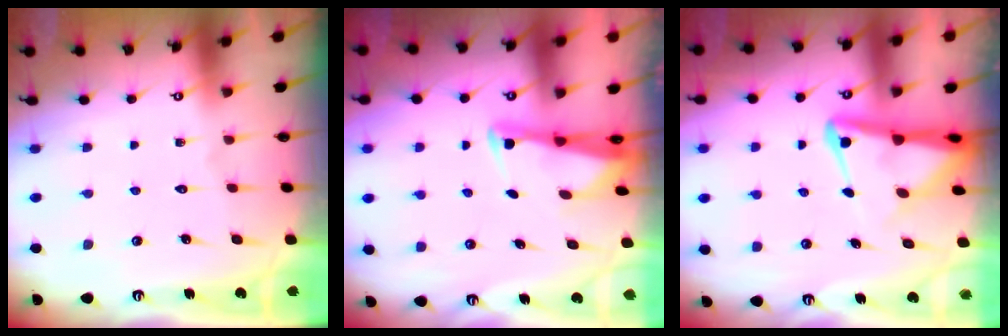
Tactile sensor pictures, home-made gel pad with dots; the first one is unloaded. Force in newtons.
{"total": 2.6, "press": 2.5, "slide": 0.6}
{"total": 6.2, "press": 6.2, "slide": 0.7}